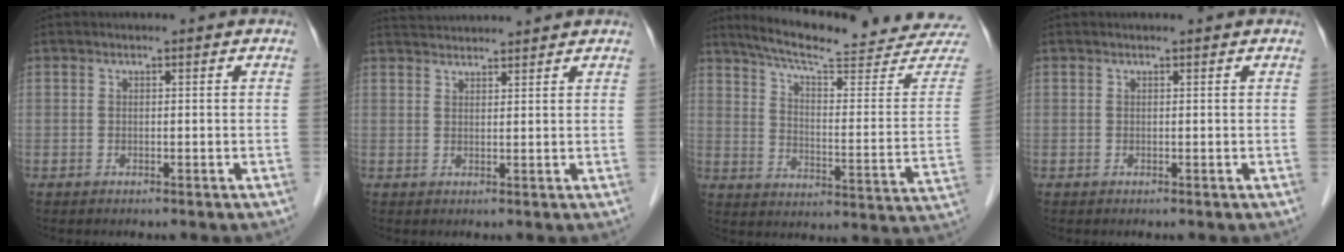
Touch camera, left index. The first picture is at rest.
{"total": 5.2, "force": [5.1, 0.1, 1.0], "torque": [-0.020, 0.033, 0.078]}
{"total": 23.9, "force": [22.2, 1.2, 8.7], "torque": [-0.124, -0.092, 0.279]}
{"total": 0.0}